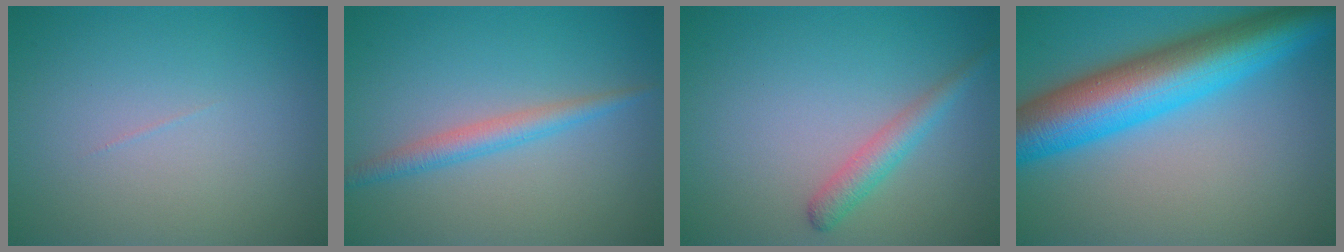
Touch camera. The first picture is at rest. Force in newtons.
{"total": 2.3, "press": 2.3, "slide": 0.1}
{"total": 2.2, "press": 2.2, "slide": 0.1}
{"total": 11.0, "press": 11.0, "slide": 0.3}